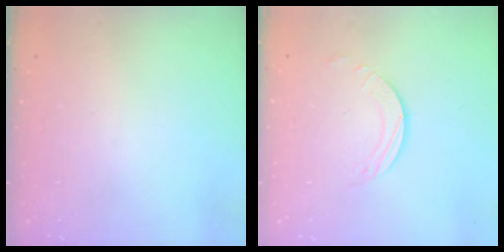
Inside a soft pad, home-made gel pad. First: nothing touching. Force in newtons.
{"total": 1.9, "press": 1.9, "slide": 0.2}